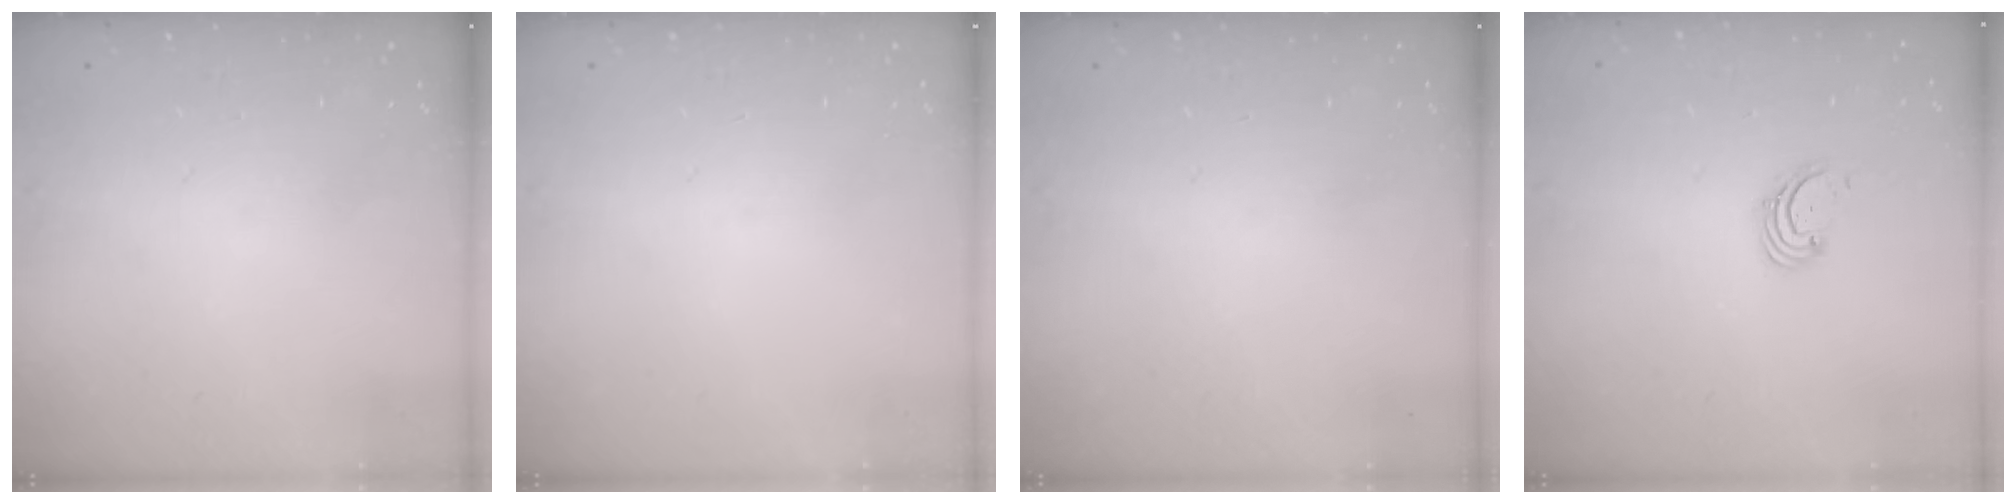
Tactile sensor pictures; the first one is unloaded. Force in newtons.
{"total": 0.0}
{"total": 0.0}
{"total": 1.6, "press": 1.6, "slide": 0.2}